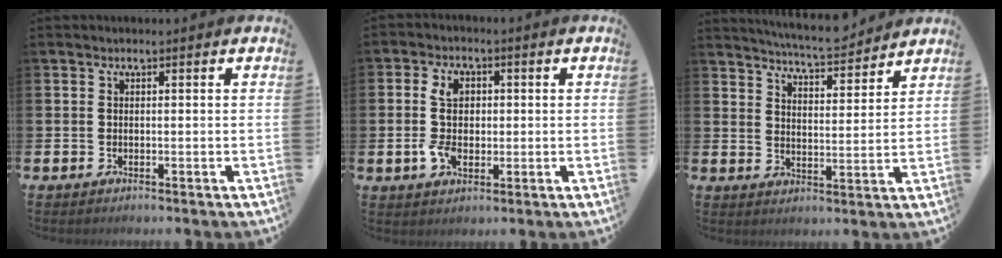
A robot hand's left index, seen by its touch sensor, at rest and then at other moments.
{"total": 6.0, "force": [0.3, 4.0, 4.4], "torque": [-0.092, 0.005, -0.002]}
{"total": 6.2, "force": [6.2, 0.1, 0.9], "torque": [-0.027, -0.043, 0.108]}